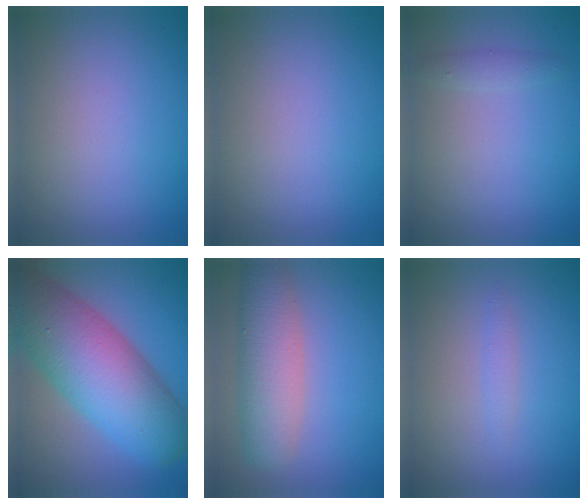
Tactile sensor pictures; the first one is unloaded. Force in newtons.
{"total": 0.0}
{"total": 1.1, "press": 1.1, "slide": 0.0}
{"total": 13.2, "press": 13.2, "slide": 0.4}
{"total": 5.6, "press": 5.6, "slide": 0.3}
{"total": 0.8, "press": 0.8, "slide": 0.0}